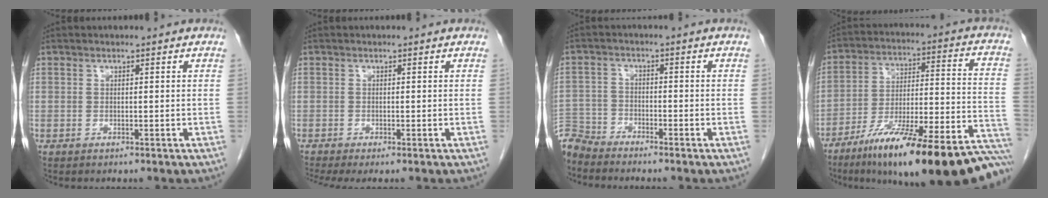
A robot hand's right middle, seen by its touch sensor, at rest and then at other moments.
{"total": 2.6, "force": [-2.0, 0.2, 1.6], "torque": [-0.029, -0.007, -0.036]}
{"total": 5.4, "force": [-5.4, 0.6, -0.1], "torque": [0.003, -0.003, -0.106]}
{"total": 28.4, "force": [-21.7, 3.3, 18.1], "torque": [-0.189, 0.006, -0.328]}